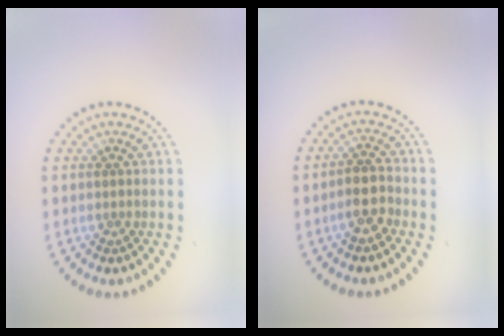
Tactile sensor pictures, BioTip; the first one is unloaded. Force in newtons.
{"total": 2.5, "press": 2.4, "slide": 0.9}